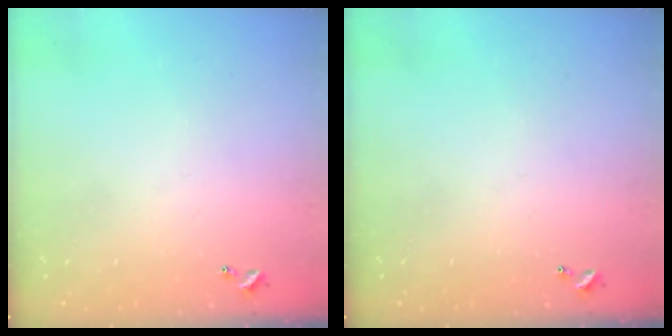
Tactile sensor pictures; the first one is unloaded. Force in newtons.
{"total": 0.0}